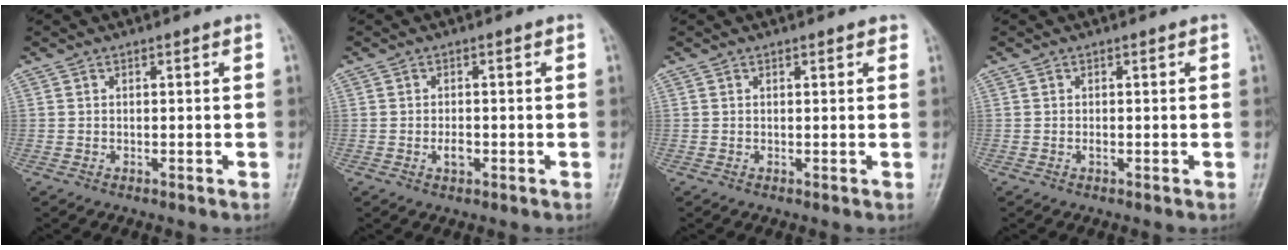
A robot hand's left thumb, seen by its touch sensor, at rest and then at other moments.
{"total": 2.1, "force": [-0.6, 1.2, 1.6], "torque": [-0.026, 0.002, -0.011]}
{"total": 1.1, "force": [0.8, 0.5, 0.6], "torque": [-0.006, -0.002, 0.007]}
{"total": 0.6, "force": [-0.1, 0.3, 0.5], "torque": [-0.006, 0.000, -0.001]}